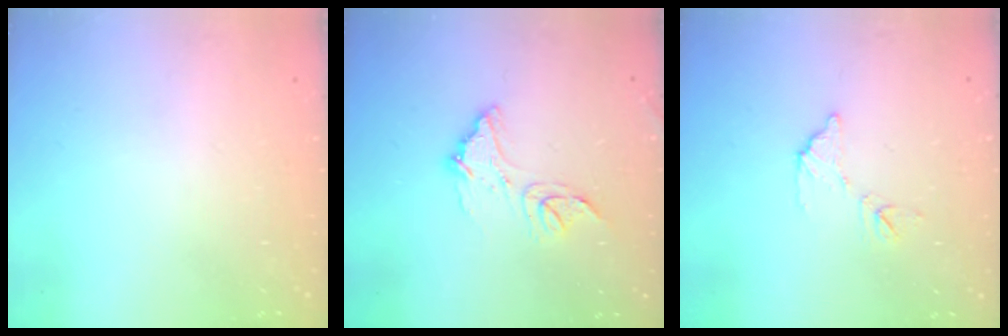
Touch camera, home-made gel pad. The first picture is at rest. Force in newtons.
{"total": 12.3, "press": 12.3, "slide": 1.0}
{"total": 7.9, "press": 7.9, "slide": 0.3}